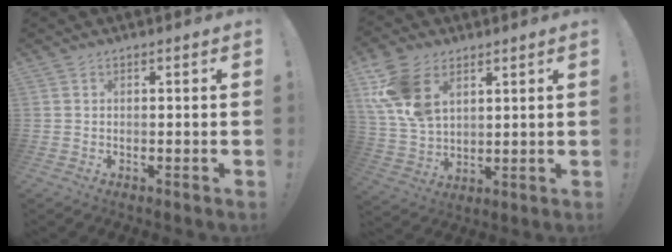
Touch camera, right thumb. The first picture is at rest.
{"total": 14.3, "force": [6.4, 9.3, 8.7], "torque": [-0.173, -0.025, 0.128]}